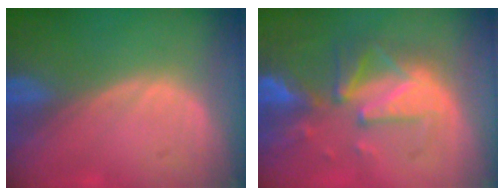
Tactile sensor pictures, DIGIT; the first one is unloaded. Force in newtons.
{"total": 10.0, "press": 8.9, "slide": 4.6}